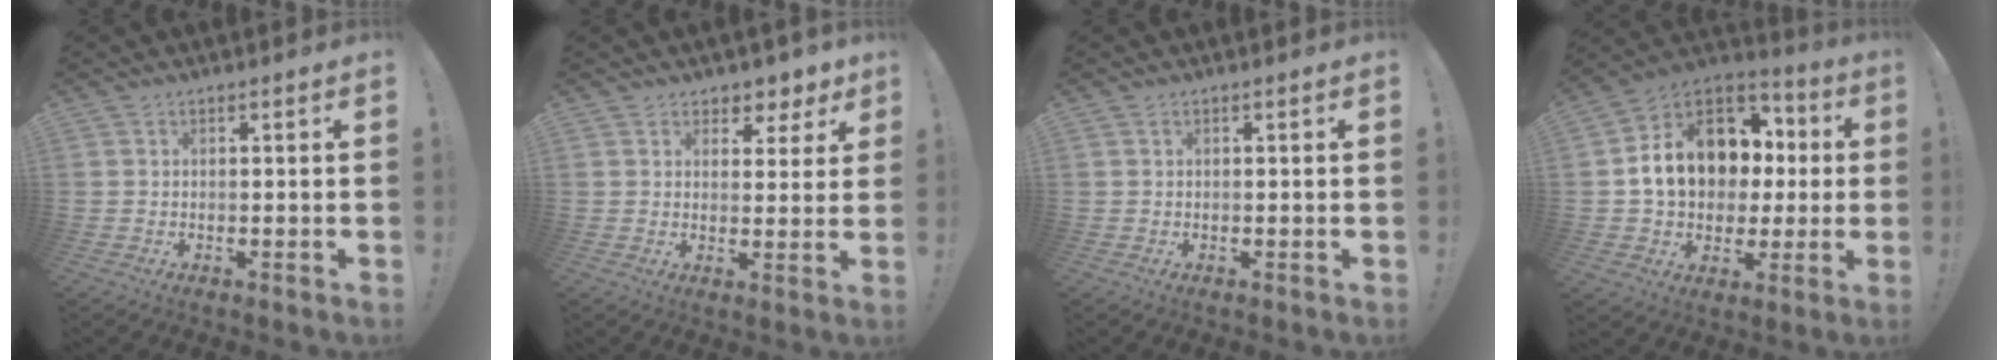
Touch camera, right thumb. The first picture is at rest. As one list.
[{"total": 5.3, "force": [3.9, 3.5, 0.9], "torque": [0.006, -0.038, 0.070]}, {"total": 0.0}, {"total": 17.6, "force": [2.8, 13.6, 10.7], "torque": [-0.169, 0.001, 0.073]}]